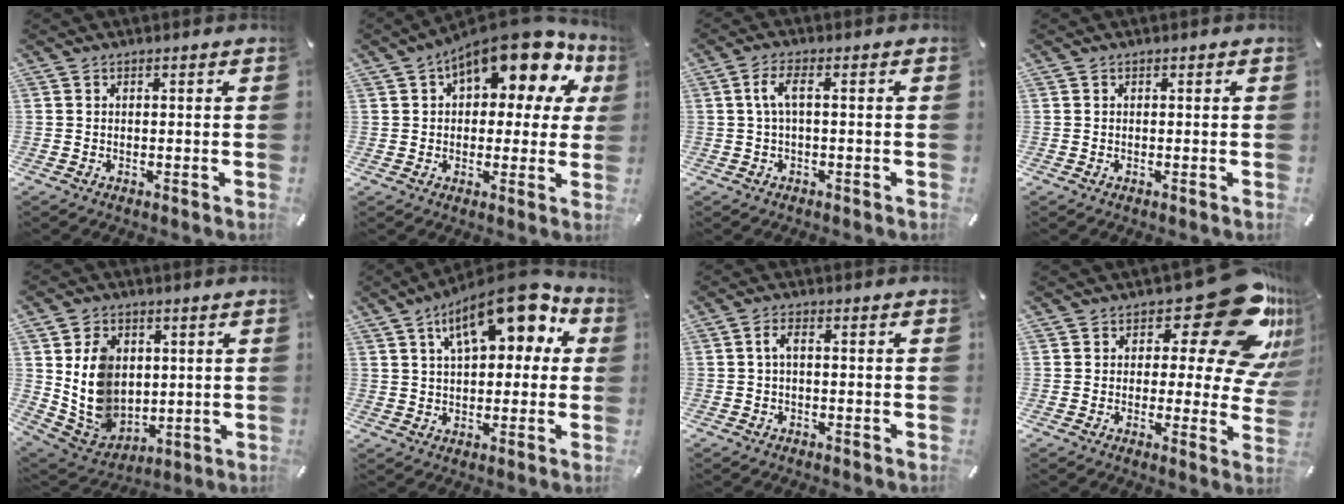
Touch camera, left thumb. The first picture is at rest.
{"total": 15.7, "force": [9.2, 6.4, 11.0], "torque": [-0.160, -0.061, 0.149]}
{"total": 4.6, "force": [0.5, 1.3, 4.4], "torque": [-0.091, 0.007, 0.004]}
{"total": 0.0}
{"total": 11.1, "force": [2.4, 9.9, 4.6], "torque": [-0.110, -0.010, 0.052]}
{"total": 15.2, "force": [7.7, 7.1, 11.0], "torque": [-0.166, -0.024, 0.129]}
{"total": 2.3, "force": [-0.2, 0.7, 2.1], "torque": [-0.040, 0.007, -0.006]}
{"total": 23.0, "force": [11.3, 9.8, 17.5], "torque": [-0.209, -0.073, 0.188]}